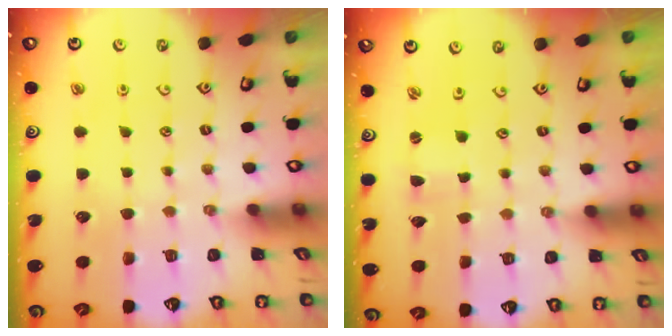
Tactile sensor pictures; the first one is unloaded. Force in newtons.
{"total": 0.6, "press": 0.6, "slide": 0.1}